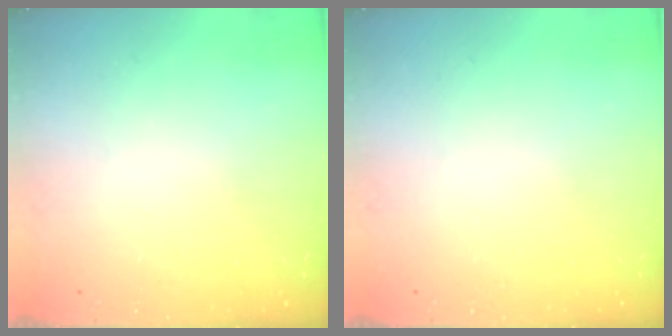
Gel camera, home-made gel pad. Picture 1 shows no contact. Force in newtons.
{"total": 0.0}